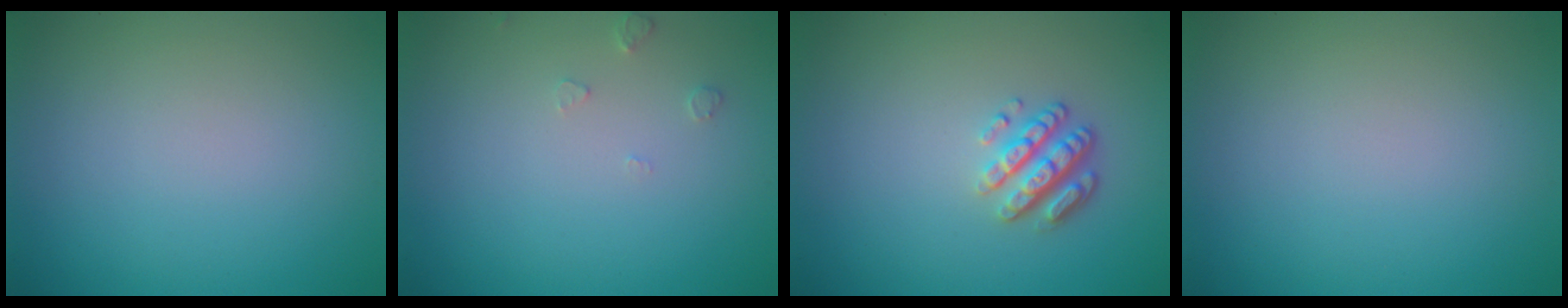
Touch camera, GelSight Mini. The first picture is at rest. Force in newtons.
{"total": 0.9, "press": 0.9, "slide": 0.2}
{"total": 2.9, "press": 2.4, "slide": 1.7}
{"total": 0.0}